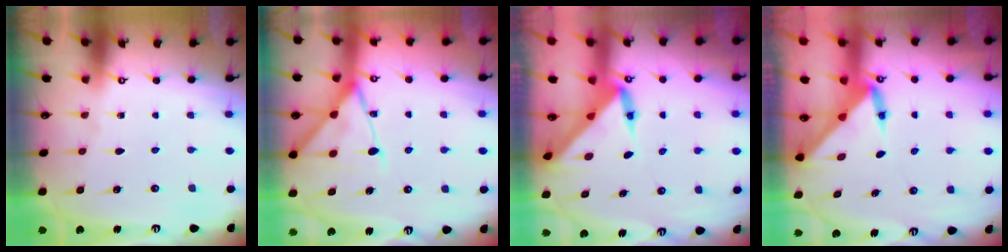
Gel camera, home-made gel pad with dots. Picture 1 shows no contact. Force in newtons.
{"total": 14.8, "press": 14.7, "slide": 1.2}
{"total": 5.5, "press": 5.5, "slide": 0.3}
{"total": 3.8, "press": 3.8, "slide": 0.3}